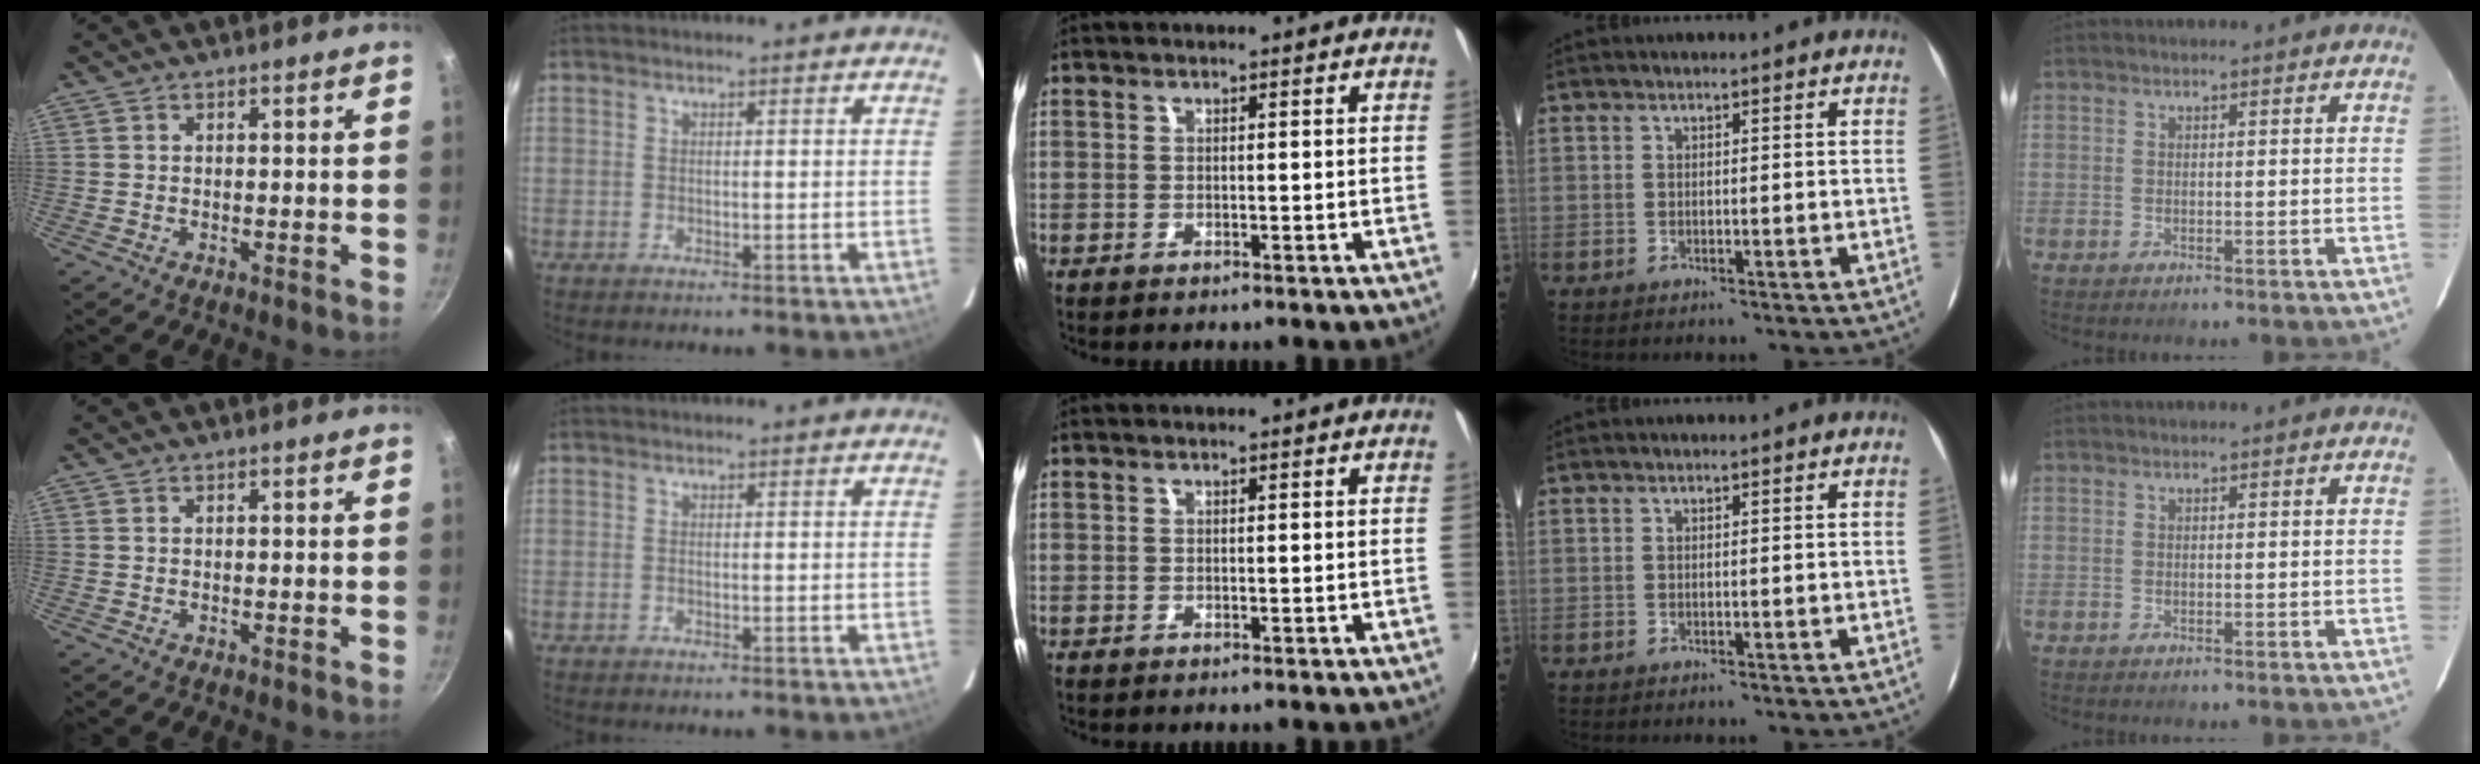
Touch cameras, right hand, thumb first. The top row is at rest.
{}